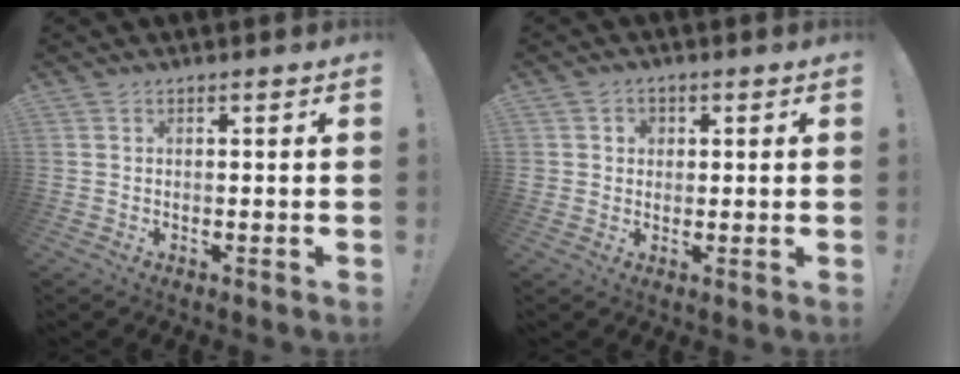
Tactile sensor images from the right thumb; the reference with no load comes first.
{"total": 3.1, "force": [0.8, 3.0, 0.5], "torque": [-0.002, -0.002, 0.012]}